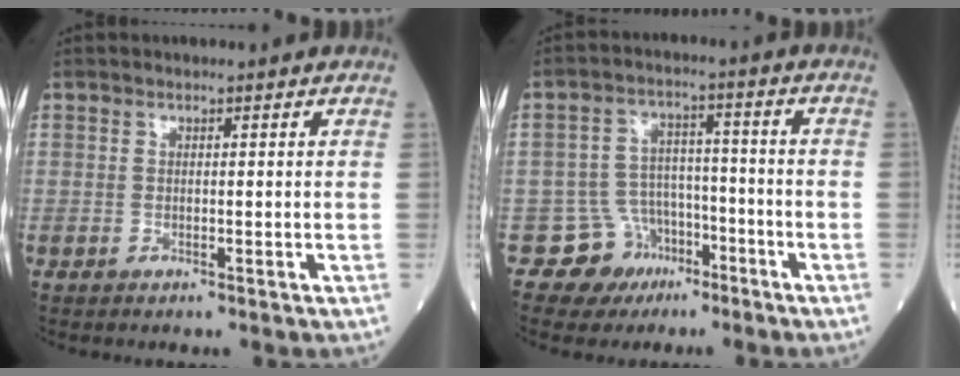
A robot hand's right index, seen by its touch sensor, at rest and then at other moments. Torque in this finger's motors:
{"motor_torque": [0.33, -0.30, -0.01, -0.04]}